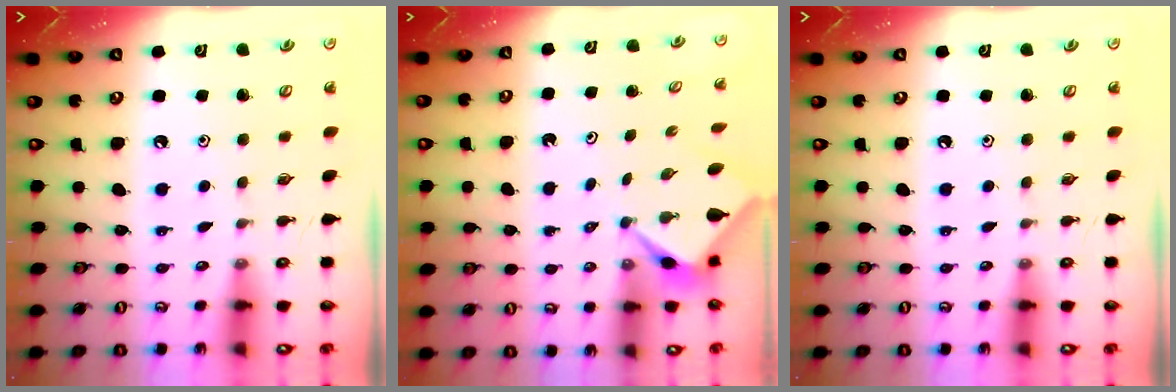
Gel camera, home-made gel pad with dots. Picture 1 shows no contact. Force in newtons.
{"total": 2.7, "press": 2.7, "slide": 0.0}
{"total": 0.0}